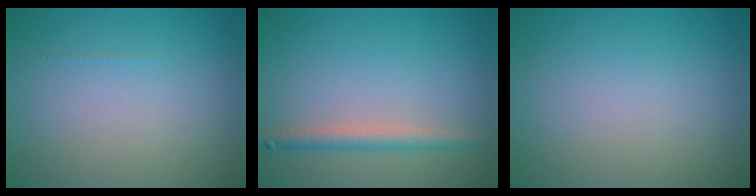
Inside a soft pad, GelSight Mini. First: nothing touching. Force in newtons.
{"total": 2.2, "press": 2.2, "slide": 0.1}
{"total": 0.0}